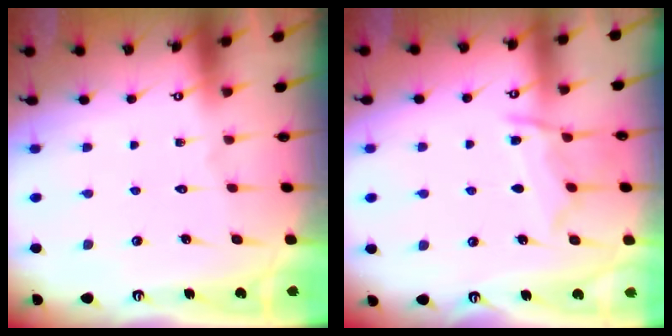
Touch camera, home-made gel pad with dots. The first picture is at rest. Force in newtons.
{"total": 9.5, "press": 9.4, "slide": 0.9}